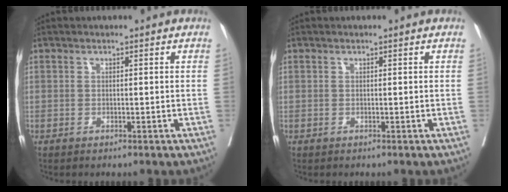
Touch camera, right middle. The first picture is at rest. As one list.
[{"total": 0.0}]